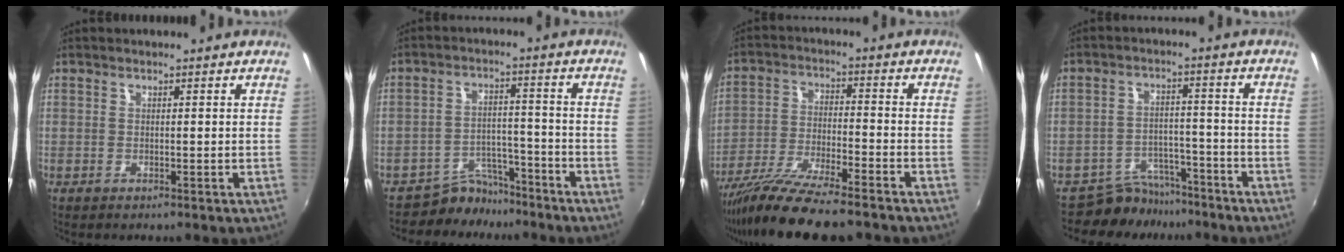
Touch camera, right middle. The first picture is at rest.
{"total": 6.9, "force": [-6.2, 3.0, 0.2], "torque": [-0.009, 0.022, -0.097]}
{"total": 14.7, "force": [-12.0, 1.7, 8.2], "torque": [-0.167, -0.038, -0.214]}
{"total": 7.4, "force": [-6.7, 3.1, 0.1], "torque": [-0.014, 0.019, -0.105]}